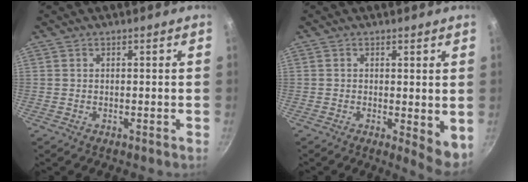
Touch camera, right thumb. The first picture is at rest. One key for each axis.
{"total": 5.5, "fx": -0.1, "fy": 2.2, "fz": 5.1, "tx": -0.063, "ty": -0.011, "tz": 0.001}